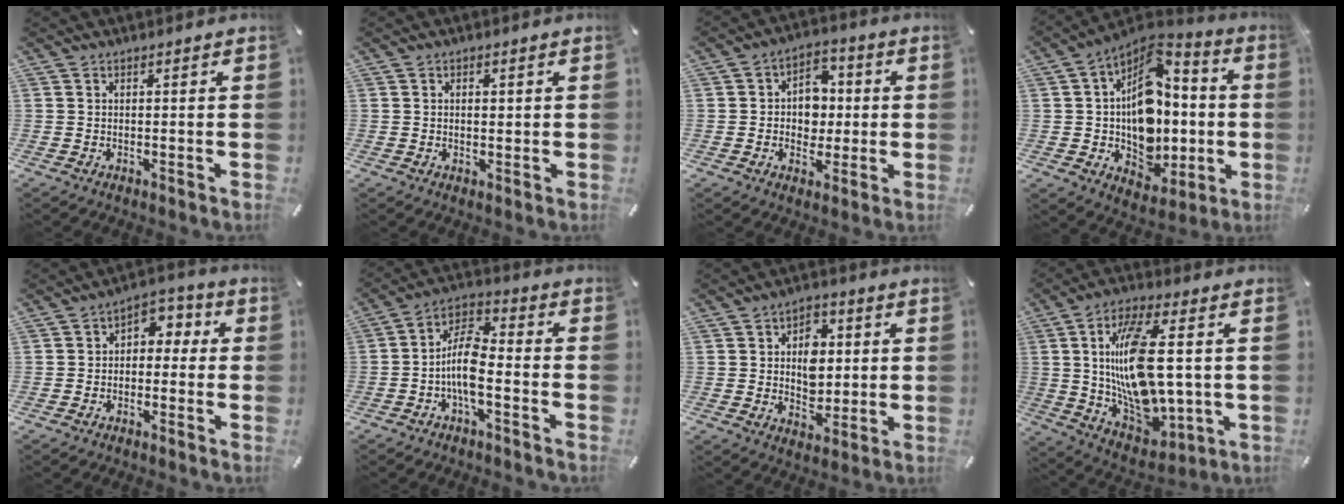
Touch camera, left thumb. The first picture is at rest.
{"total": 1.7, "force": [0.2, 1.0, 1.4], "torque": [-0.020, 0.001, -0.001]}
{"total": 8.4, "force": [-0.5, 7.4, 4.1], "torque": [-0.057, 0.012, -0.008]}
{"total": 16.4, "force": [0.5, 13.1, 9.9], "torque": [-0.149, -0.018, 0.017]}
{"total": 4.4, "force": [-1.5, 3.5, 2.2], "torque": [-0.030, 0.017, -0.033]}
{"total": 10.3, "force": [-3.3, 4.6, 8.6], "torque": [-0.174, 0.008, -0.059]}
{"total": 8.3, "force": [0.9, 6.7, 4.9], "torque": [-0.058, 0.000, 0.012]}
{"total": 20.2, "force": [2.4, 9.3, 17.8], "torque": [-0.367, -0.011, 0.038]}